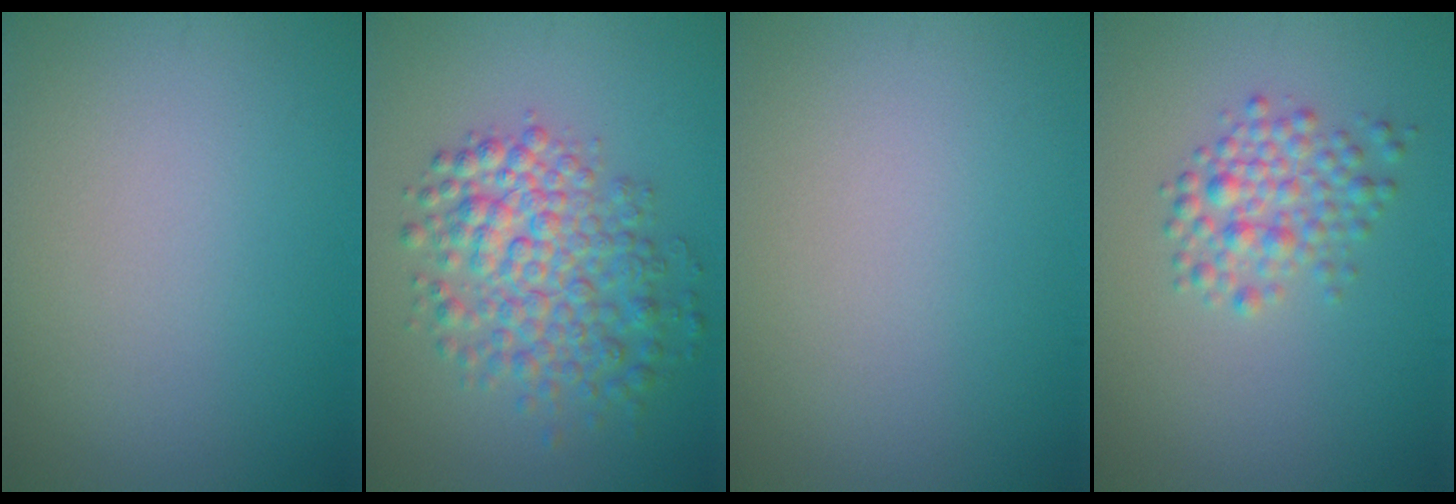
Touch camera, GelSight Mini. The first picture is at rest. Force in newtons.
{"total": 5.9, "press": 5.9, "slide": 0.2}
{"total": 0.0}
{"total": 2.8, "press": 2.8, "slide": 0.1}